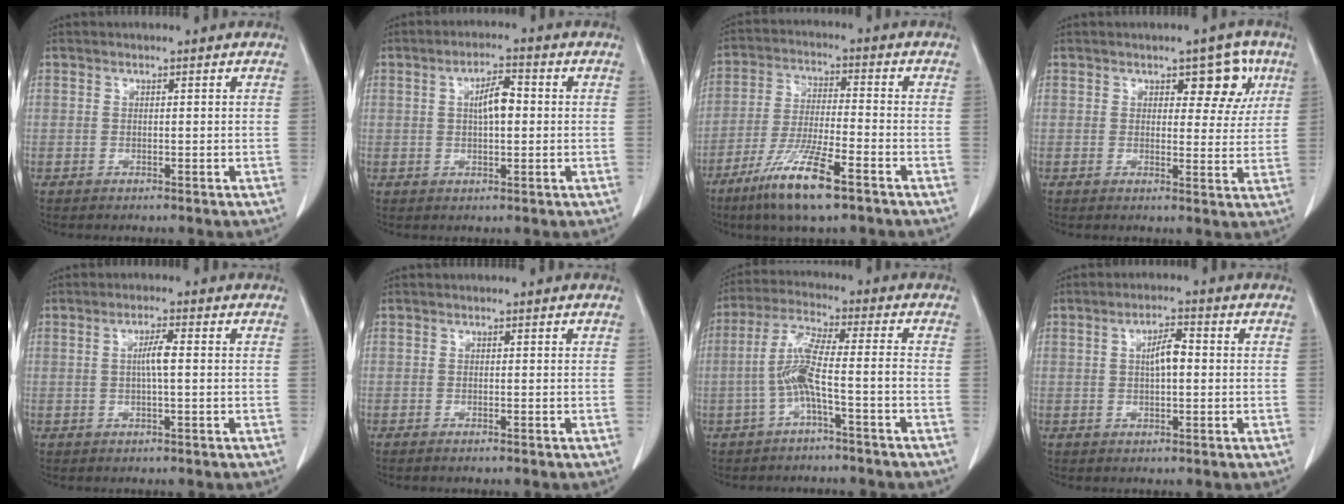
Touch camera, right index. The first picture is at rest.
{"total": 4.6, "force": [0.5, 1.4, 4.4], "torque": [-0.078, 0.009, 0.008]}
{"total": 11.3, "force": [-7.0, 1.2, 8.7], "torque": [-0.174, -0.027, -0.127]}
{"total": 5.9, "force": [2.7, 3.1, 4.2], "torque": [-0.037, 0.011, 0.032]}
{"total": 3.0, "force": [0.2, 0.2, 3.0], "torque": [-0.058, 0.003, 0.002]}
{"total": 0.7, "force": [-0.6, 0.0, 0.4], "torque": [-0.009, -0.001, -0.010]}
{"total": 7.2, "force": [-2.3, 0.2, 6.8], "torque": [-0.144, 0.017, -0.045]}
{"total": 3.9, "force": [0.3, 1.1, 3.8], "torque": [-0.067, 0.008, 0.004]}